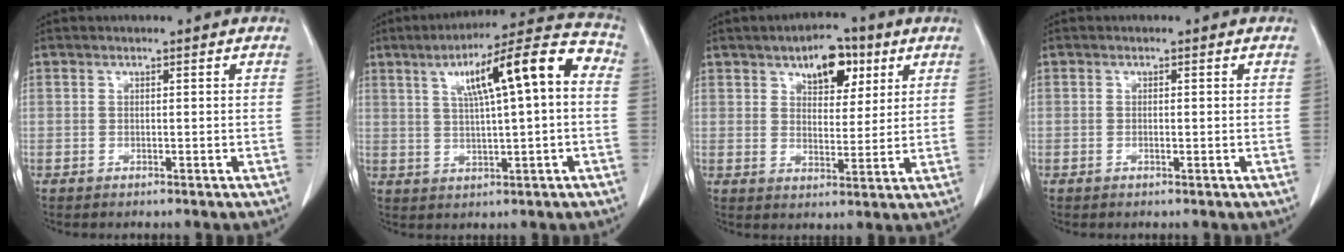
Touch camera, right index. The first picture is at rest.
{"total": 13.8, "force": [3.0, 1.8, 13.3], "torque": [-0.198, 0.038, 0.043]}
{"total": 8.0, "force": [4.3, 4.1, 5.3], "torque": [-0.074, 0.012, 0.066]}
{"total": 1.1, "force": [-0.1, 0.4, 1.0], "torque": [-0.019, 0.001, 0.002]}